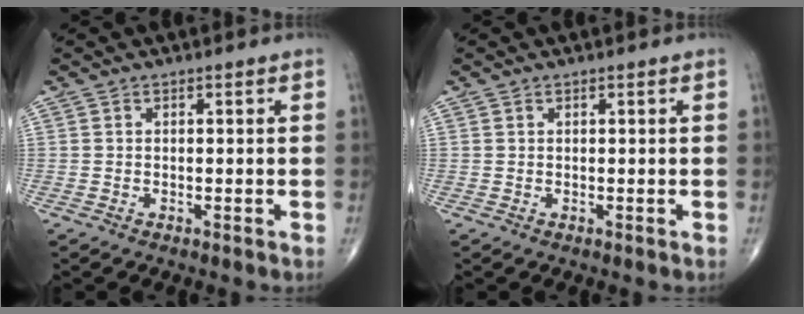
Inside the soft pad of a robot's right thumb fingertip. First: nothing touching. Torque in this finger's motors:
{"motor_torque": [0.35, 0.21, -0.07, 0.07, 0.04]}